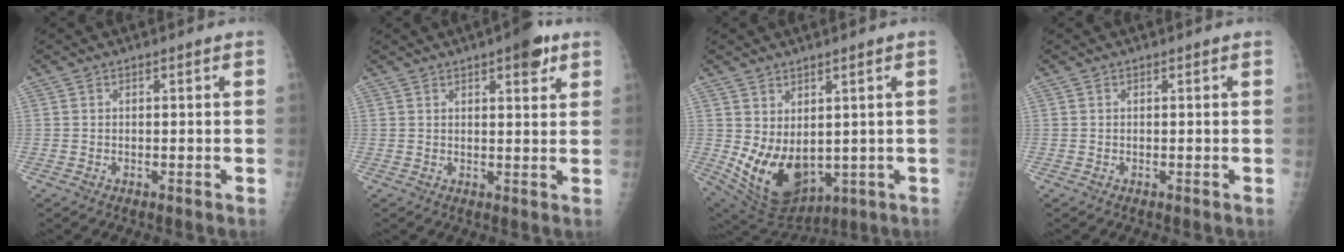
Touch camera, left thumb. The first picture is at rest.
{"total": 5.9, "force": [3.4, 2.0, 4.4], "torque": [-0.045, -0.011, 0.039]}
{"total": 12.8, "force": [0.2, 8.0, 9.9], "torque": [-0.153, -0.027, 0.040]}
{"total": 0.0}